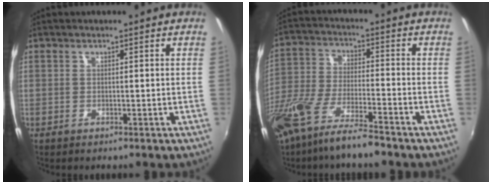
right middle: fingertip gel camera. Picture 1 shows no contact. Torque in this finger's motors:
{"motor_torque": [1.20, -0.94, 0.37, 0.21]}